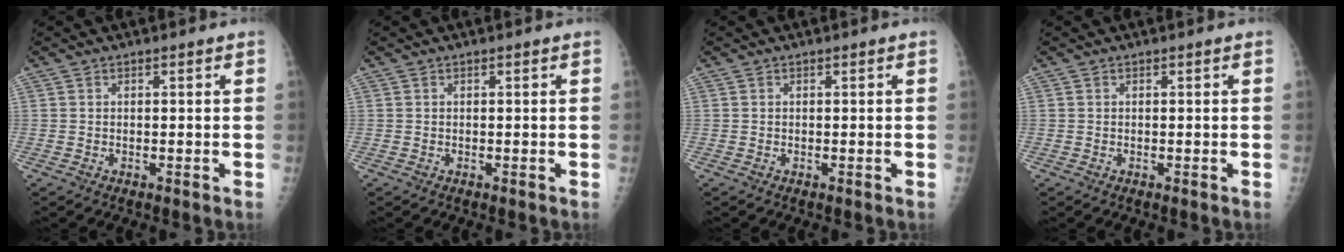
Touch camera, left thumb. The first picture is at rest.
{"total": 0.0}
{"total": 0.0}
{"total": 0.0}